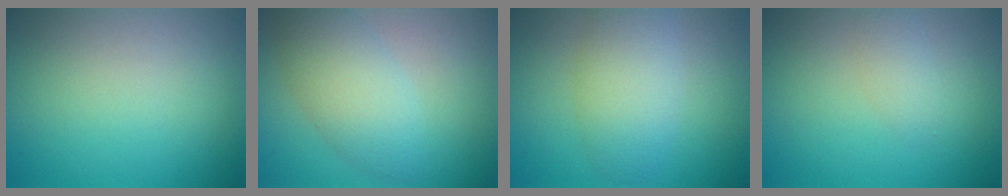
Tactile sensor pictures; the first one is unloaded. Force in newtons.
{"total": 4.5, "press": 4.5, "slide": 0.0}
{"total": 4.9, "press": 4.9, "slide": 0.2}
{"total": 1.5, "press": 1.5, "slide": 0.1}